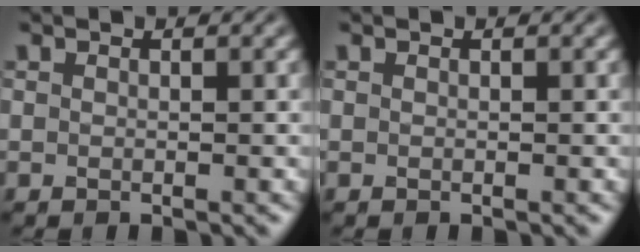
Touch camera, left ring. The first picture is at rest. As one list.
[{"total": 0.0}]